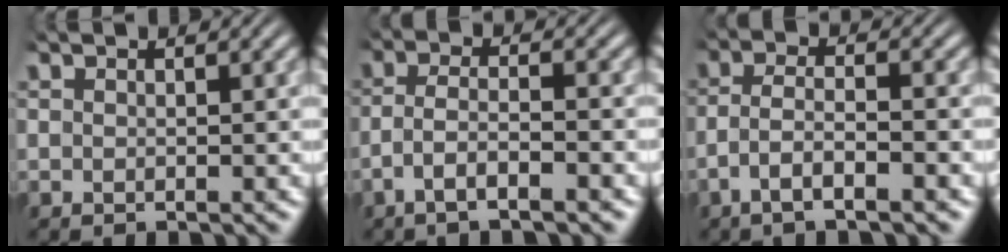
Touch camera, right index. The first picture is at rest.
{"total": 3.8, "force": [-2.3, 1.2, 2.7], "torque": [-0.056, -0.013, -0.037]}
{"total": 3.8, "force": [-2.1, 1.4, 2.7], "torque": [-0.057, -0.013, -0.035]}